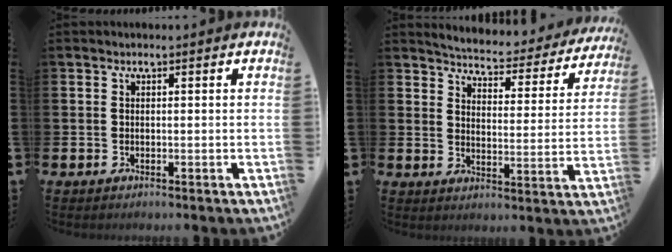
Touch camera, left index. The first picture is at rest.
{"total": 4.5, "force": [4.4, 0.5, 0.7], "torque": [-0.030, -0.044, 0.068]}